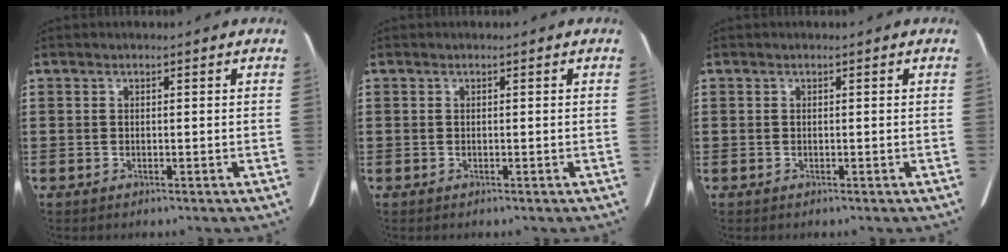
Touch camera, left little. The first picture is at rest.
{"total": 0.0}
{"total": 0.0}